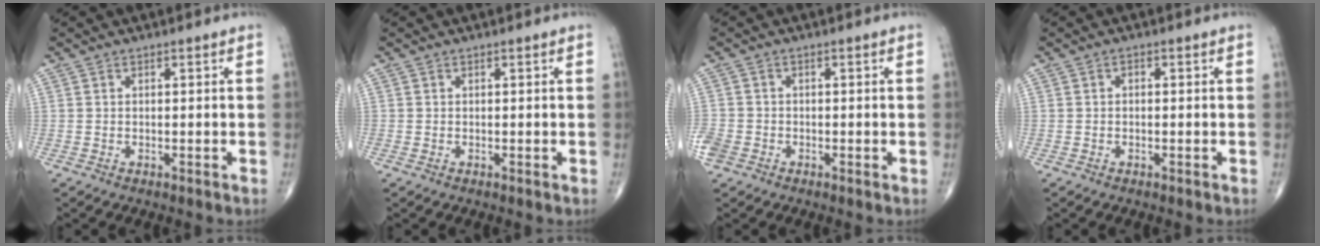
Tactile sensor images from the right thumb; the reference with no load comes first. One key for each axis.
{"total": 0.0}
{"total": 3.5, "fx": -1.6, "fy": 2.8, "fz": 1.4, "tx": -0.029, "ty": 0.004, "tz": -0.033}
{"total": 0.7, "fx": 0.0, "fy": 0.5, "fz": 0.5, "tx": -0.006, "ty": 0.003, "tz": -0.002}